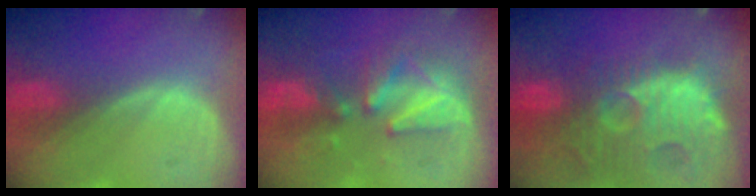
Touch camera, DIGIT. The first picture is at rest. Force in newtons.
{"total": 8.4, "press": 8.1, "slide": 2.0}
{"total": 14.4, "press": 12.6, "slide": 7.0}